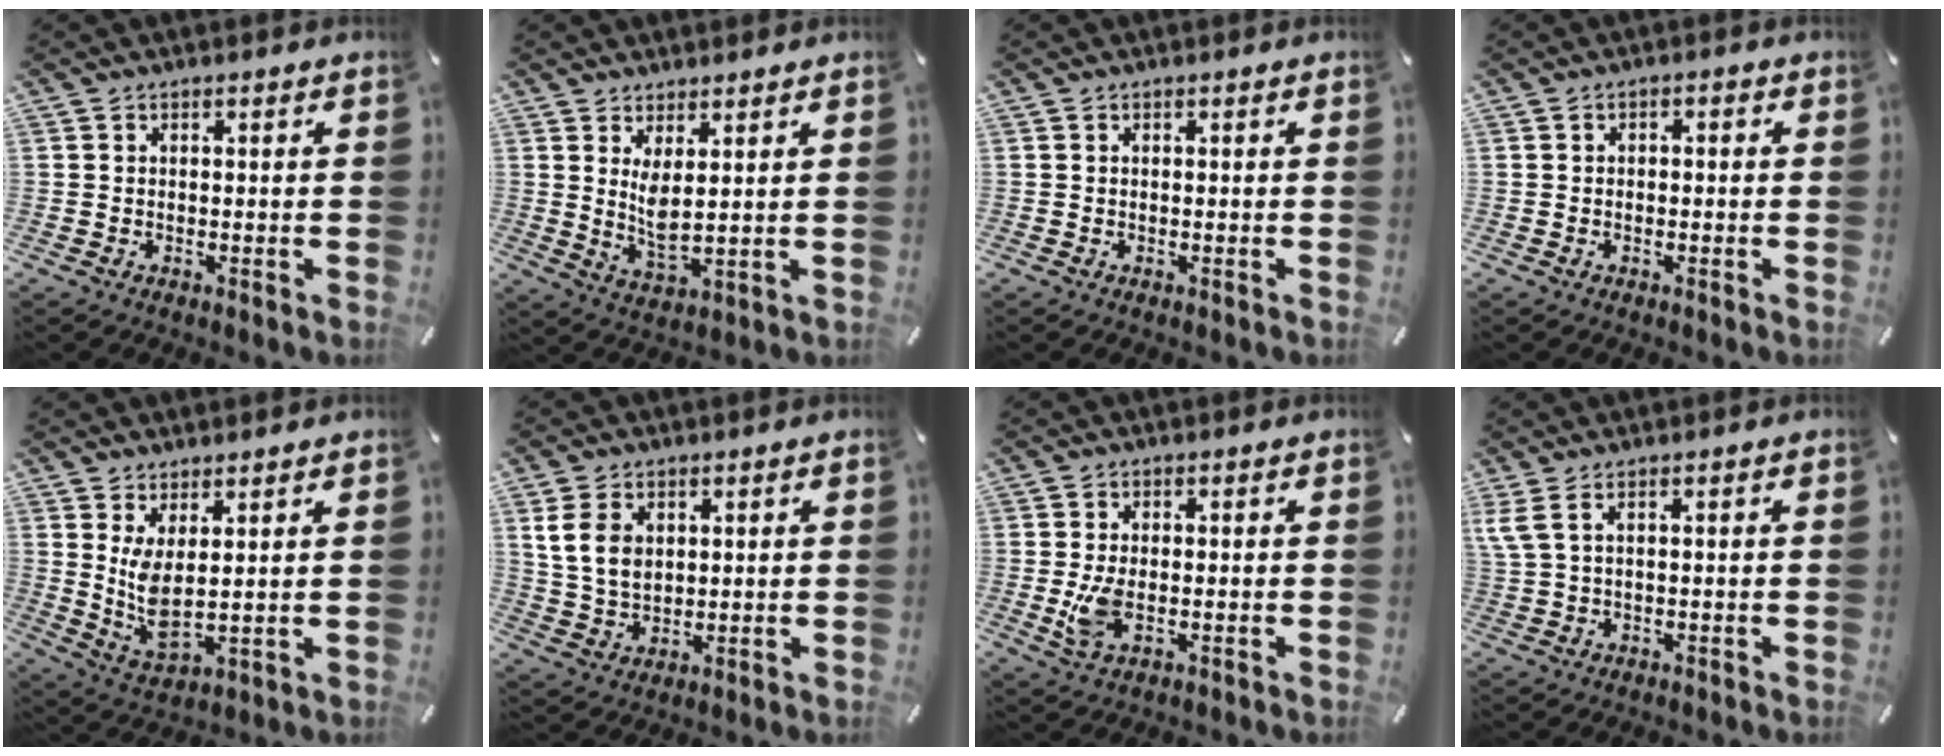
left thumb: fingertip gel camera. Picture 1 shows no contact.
{"total": 5.6, "force": [2.7, 1.8, 4.5], "torque": [-0.099, -0.019, 0.045]}
{"total": 0.0}
{"total": 1.0, "force": [-0.6, 0.5, 0.5], "torque": [-0.009, 0.004, -0.013]}
{"total": 7.0, "force": [3.0, 2.6, 5.7], "torque": [-0.131, -0.028, 0.053]}
{"total": 7.7, "force": [2.8, 5.8, 4.1], "torque": [-0.105, -0.002, 0.050]}
{"total": 5.5, "force": [-0.5, 3.0, 4.6], "torque": [-0.097, -0.006, -0.012]}
{"total": 3.0, "force": [1.2, 0.7, 2.6], "torque": [-0.063, -0.005, 0.020]}